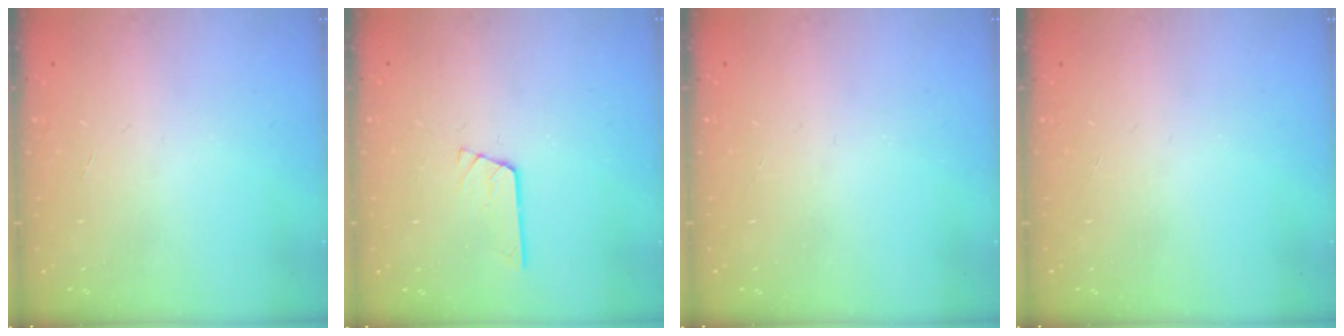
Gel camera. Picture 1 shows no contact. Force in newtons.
{"total": 4.1, "press": 4.1, "slide": 0.3}
{"total": 0.0}
{"total": 0.0}